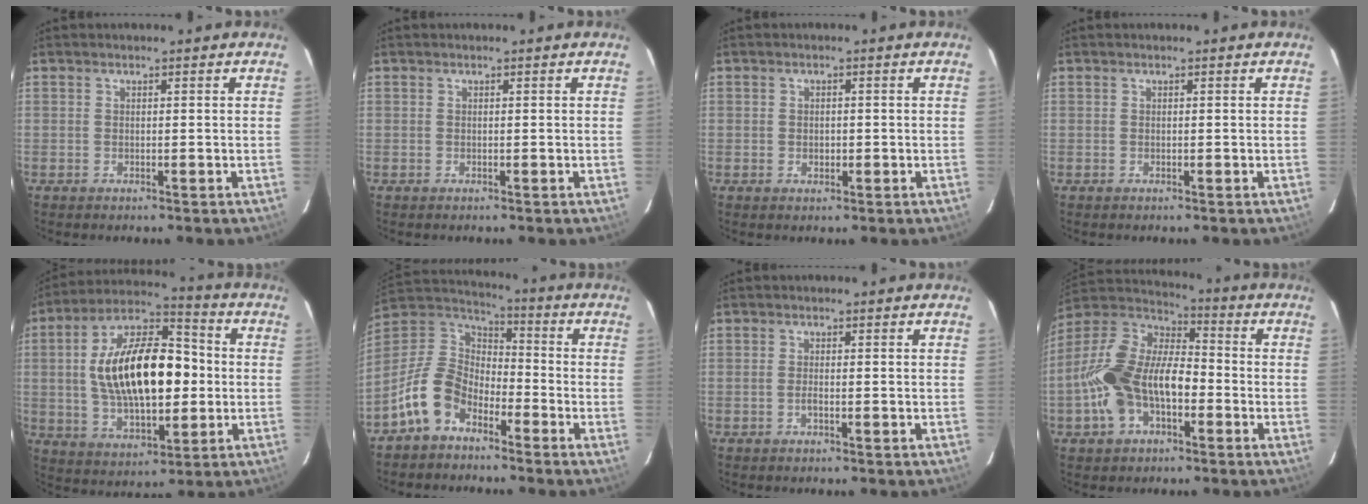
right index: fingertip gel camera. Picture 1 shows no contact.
{"total": 0.0}
{"total": 1.7, "force": [-0.3, 1.5, 0.7], "torque": [-0.011, 0.003, -0.004]}
{"total": 0.0}
{"total": 21.0, "force": [0.3, 10.5, 18.2], "torque": [-0.331, 0.022, 0.010]}
{"total": 11.7, "force": [-6.9, 7.2, 6.1], "torque": [-0.136, 0.021, -0.138]}
{"total": 1.0, "force": [-0.5, 0.2, 0.8], "torque": [-0.019, 0.001, -0.010]}
{"total": 17.3, "force": [-5.0, 10.1, 13.1], "torque": [-0.268, 0.013, -0.096]}